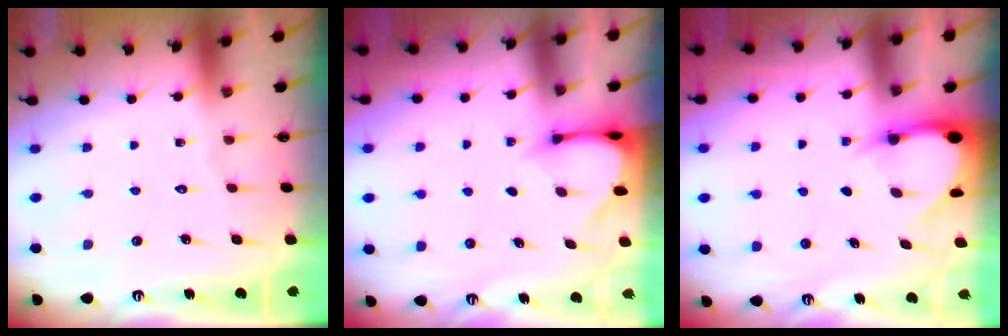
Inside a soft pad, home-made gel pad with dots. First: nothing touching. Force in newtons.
{"total": 3.2, "press": 3.2, "slide": 0.3}
{"total": 3.6, "press": 3.6, "slide": 0.2}